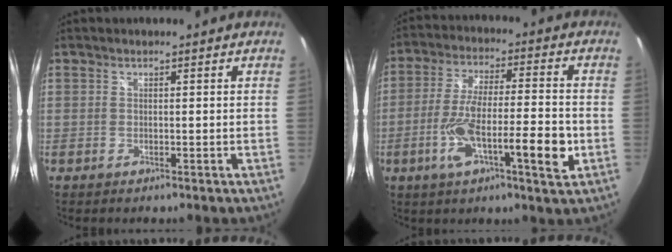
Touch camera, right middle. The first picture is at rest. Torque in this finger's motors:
{"motor_torque": [2.14, 0.00, 0.84, 0.21]}